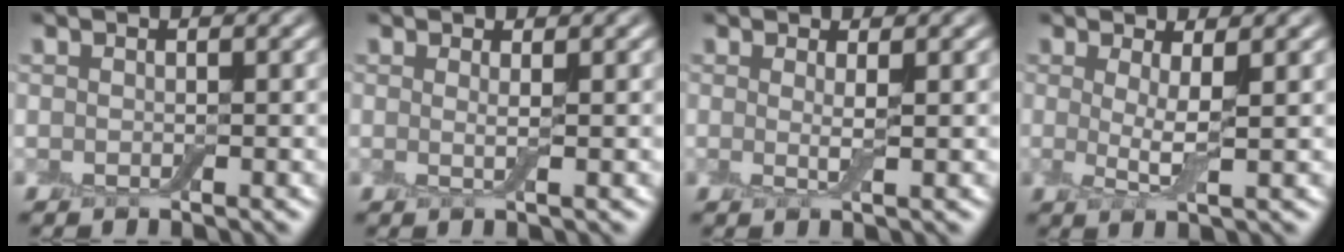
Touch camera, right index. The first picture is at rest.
{"total": 1.1, "force": [0.3, 0.2, 1.0], "torque": [-0.015, -0.006, 0.000]}
{"total": 1.5, "force": [0.3, 0.2, 1.4], "torque": [-0.027, -0.007, 0.002]}
{"total": 2.8, "force": [0.6, 0.5, 2.6], "torque": [-0.047, -0.011, 0.009]}